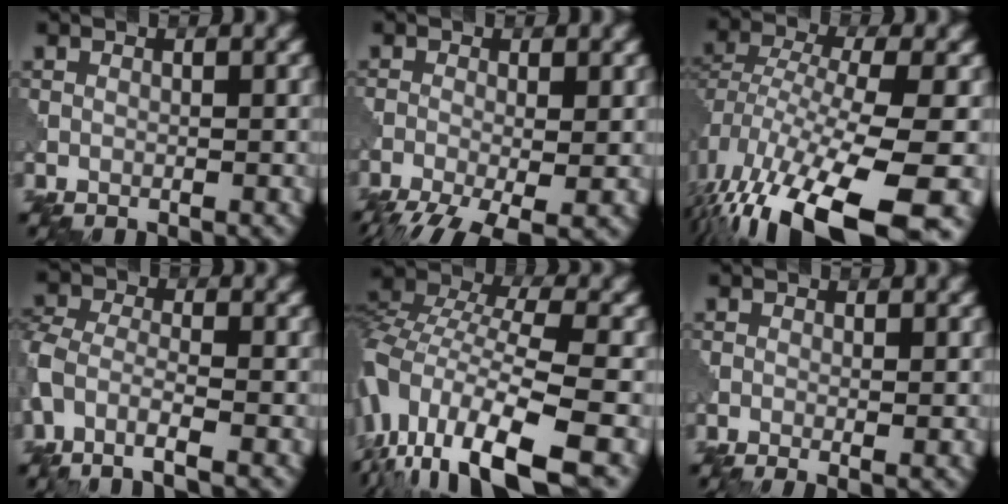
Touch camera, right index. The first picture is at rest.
{"total": 7.3, "force": [-4.2, 2.4, 5.5], "torque": [-0.110, -0.024, -0.069]}
{"total": 15.0, "force": [-8.6, 5.3, 11.0], "torque": [-0.234, -0.027, -0.122]}
{"total": 3.5, "force": [-2.1, 1.2, 2.6], "torque": [-0.056, -0.001, -0.051]}
{"total": 13.1, "force": [-6.3, 5.0, 10.3], "torque": [-0.210, 0.006, -0.114]}
{"total": 1.5, "force": [-0.3, 0.4, 1.4], "torque": [-0.025, -0.005, -0.007]}